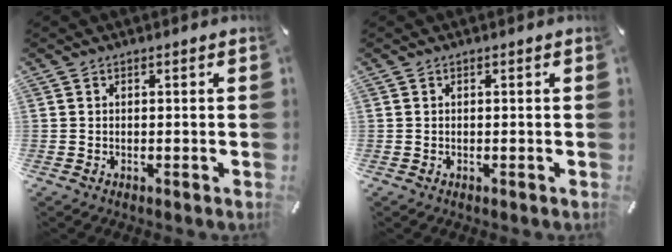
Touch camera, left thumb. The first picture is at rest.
{"total": 0.0}